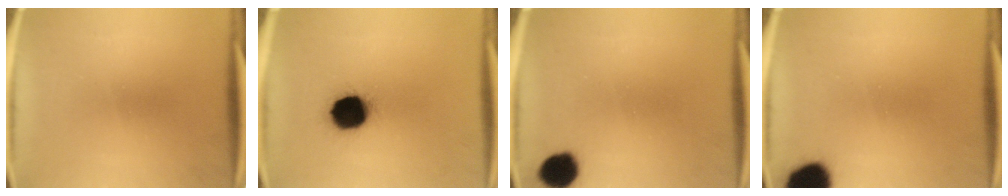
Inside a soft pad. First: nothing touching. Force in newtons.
{"total": 14.4}
{"total": 7.2}
{"total": 11.6}